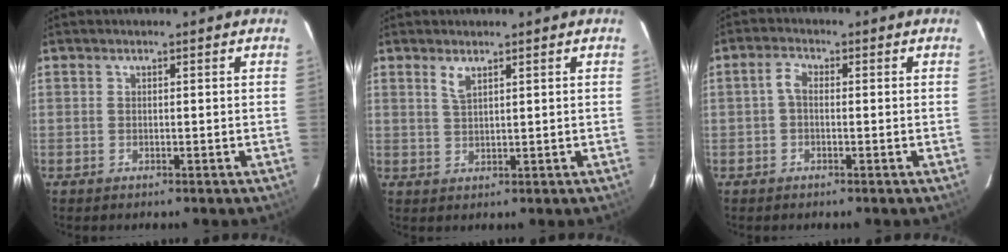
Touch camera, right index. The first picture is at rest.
{"total": 2.2, "force": [1.5, 0.6, 1.5], "torque": [-0.030, 0.001, 0.028]}
{"total": 2.1, "force": [-0.3, 1.3, 1.7], "torque": [-0.036, 0.009, -0.008]}